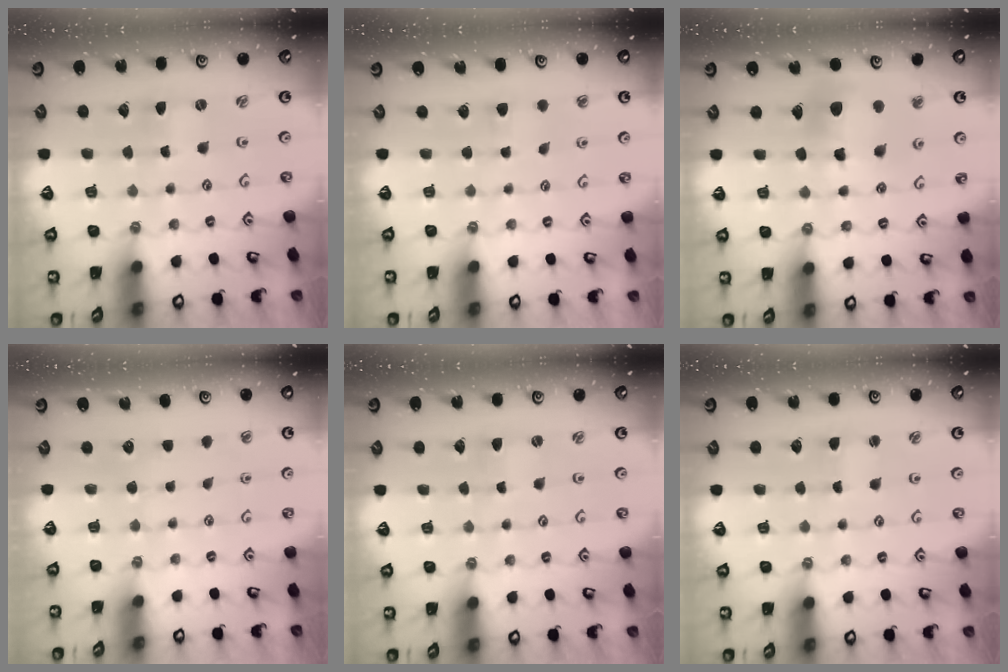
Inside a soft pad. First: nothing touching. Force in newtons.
{"total": 4.1, "press": 4.1, "slide": 0.6}
{"total": 10.6, "press": 10.5, "slide": 1.3}
{"total": 0.0}
{"total": 0.7, "press": 0.7, "slide": 0.1}
{"total": 1.4, "press": 1.4, "slide": 0.1}